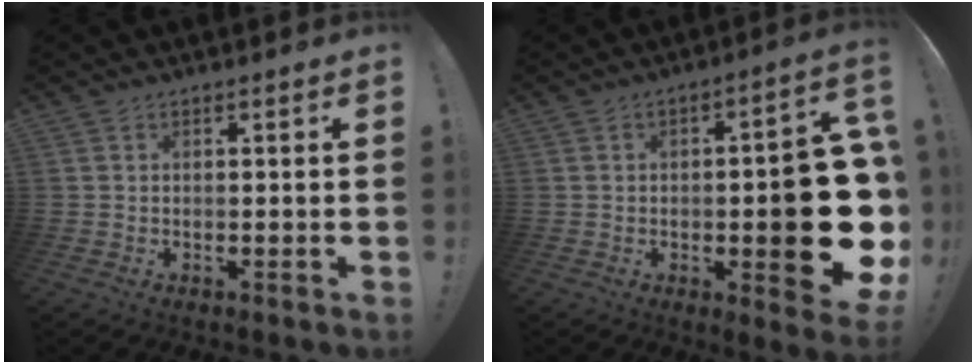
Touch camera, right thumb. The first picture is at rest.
{"total": 19.2, "force": [-2.7, 5.3, 18.3], "torque": [-0.223, -0.007, -0.030]}